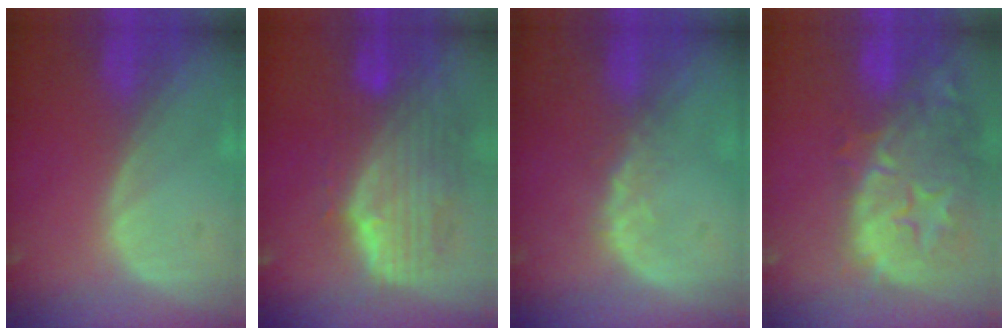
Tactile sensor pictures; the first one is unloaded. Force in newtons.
{"total": 10.4, "press": 9.1, "slide": 5.2}
{"total": 2.6, "press": 2.1, "slide": 1.5}
{"total": 15.0, "press": 12.0, "slide": 9.1}